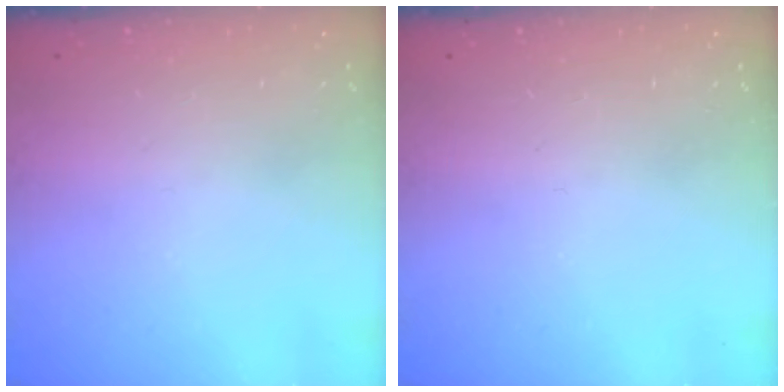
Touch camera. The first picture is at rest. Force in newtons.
{"total": 0.0}